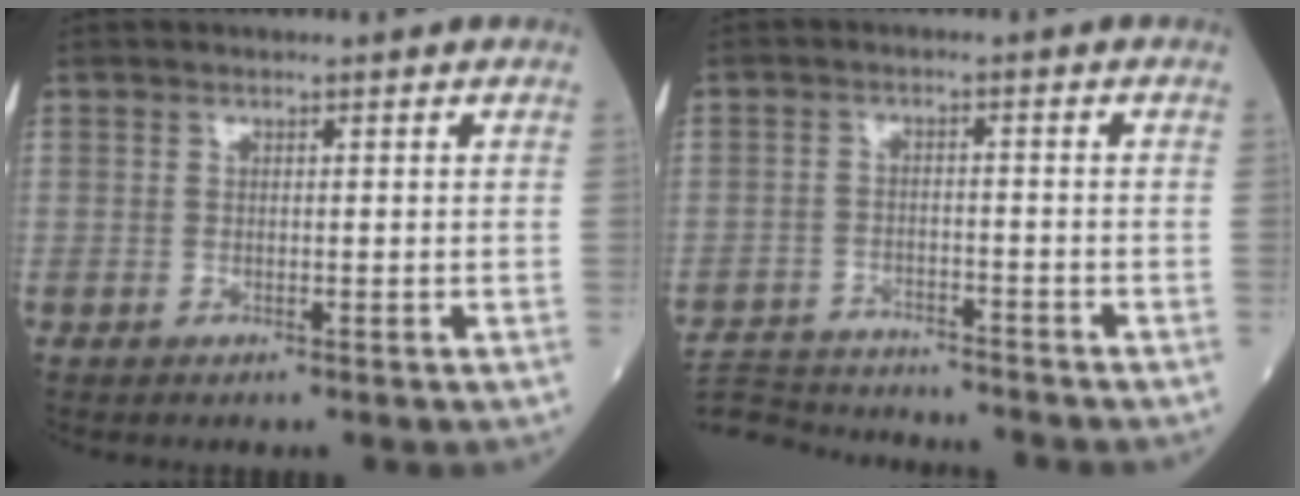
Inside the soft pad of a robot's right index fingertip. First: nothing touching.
{"total": 12.6, "force": [-12.1, 1.3, 3.2], "torque": [-0.063, 0.002, -0.187]}